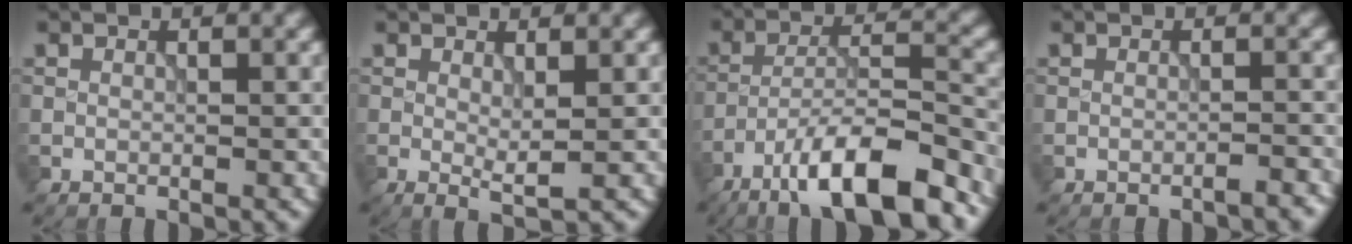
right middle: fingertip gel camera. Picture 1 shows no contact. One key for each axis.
{"total": 1.7, "fx": 0.3, "fy": 0.2, "fz": 1.6, "tx": -0.029, "ty": -0.007, "tz": 0.008}
{"total": 11.3, "fx": -7.8, "fy": 2.7, "fz": 7.7, "tx": -0.124, "ty": 0.013, "tz": -0.137}
{"total": 1.4, "fx": -1.1, "fy": 0.3, "fz": 0.9, "tx": -0.007, "ty": 0.004, "tz": -0.019}